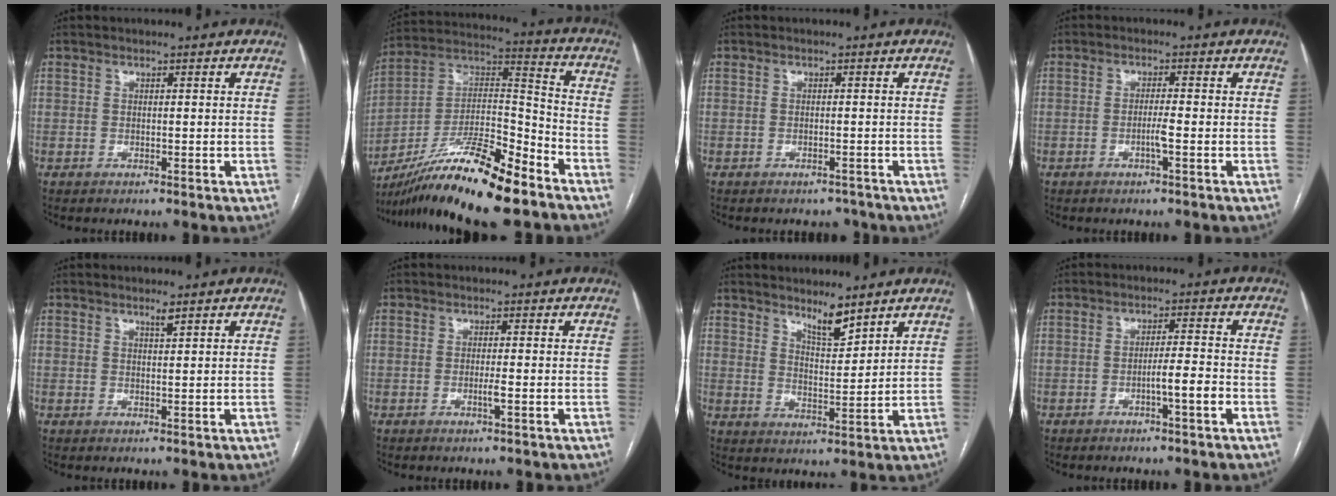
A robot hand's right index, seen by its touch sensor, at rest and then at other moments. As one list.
[{"total": 19.9, "force": [-14.6, 2.6, 13.3], "torque": [-0.248, -0.003, -0.258]}, {"total": 2.0, "force": [-1.8, 1.0, -0.1], "torque": [0.001, 0.001, -0.022]}, {"total": 2.2, "force": [-0.8, -0.2, 2.1], "torque": [-0.039, -0.001, -0.015]}, {"total": 1.2, "force": [0.9, 0.0, 0.8], "torque": [-0.016, -0.003, 0.017]}, {"total": 1.4, "force": [-0.5, -0.2, 1.3], "torque": [-0.028, -0.003, -0.009]}, {"total": 4.9, "force": [4.1, 0.7, 2.4], "torque": [-0.046, -0.013, 0.076]}, {"total": 4.0, "force": [-1.7, -0.1, 3.6], "torque": [-0.053, 0.001, -0.029]}]